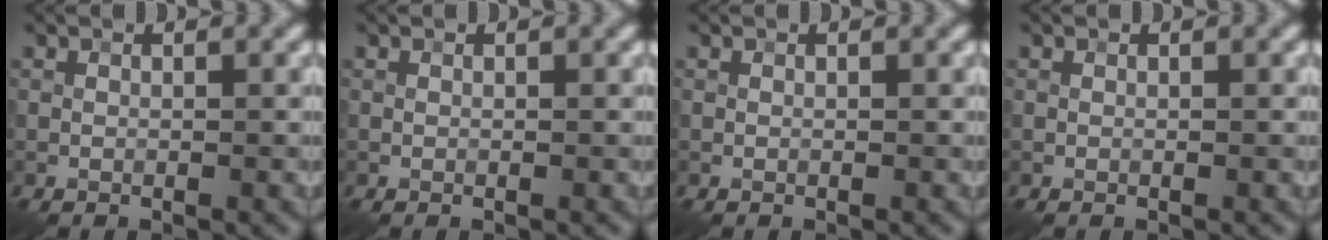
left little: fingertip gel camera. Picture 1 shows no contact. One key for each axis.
{"total": 0.0}
{"total": 0.0}
{"total": 0.0}